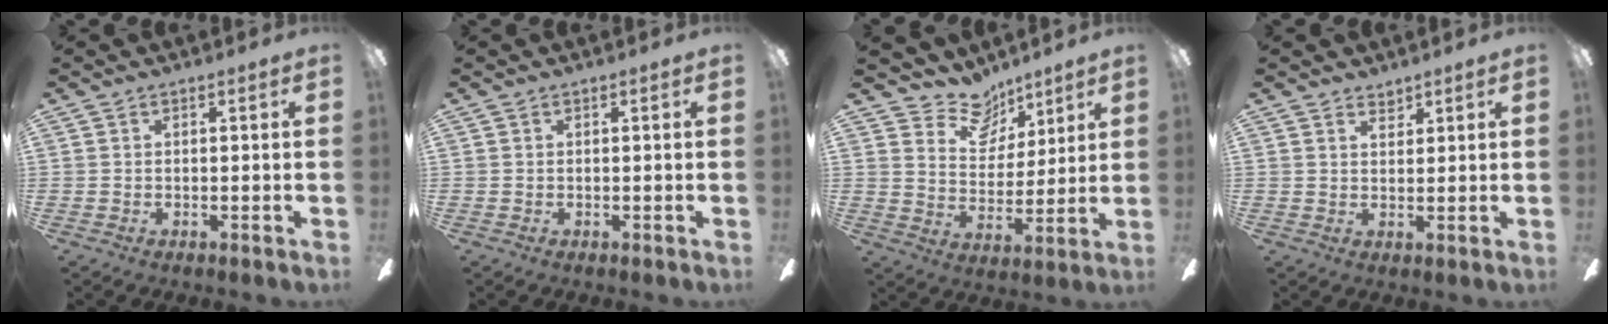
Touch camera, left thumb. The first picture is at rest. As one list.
[{"total": 0.0}, {"total": 10.9, "force": [8.7, 5.9, 2.6], "torque": [-0.042, -0.063, 0.163]}, {"total": 2.3, "force": [2.1, 0.9, 0.3], "torque": [-0.001, -0.010, 0.038]}]